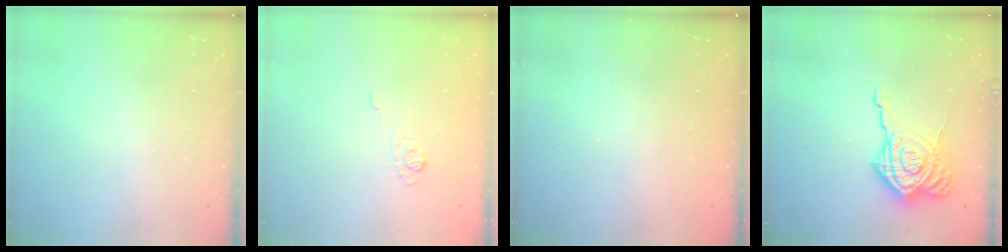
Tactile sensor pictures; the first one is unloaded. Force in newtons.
{"total": 3.6, "press": 3.3, "slide": 1.5}
{"total": 2.3, "press": 2.2, "slide": 0.8}
{"total": 15.0, "press": 15.0, "slide": 1.2}